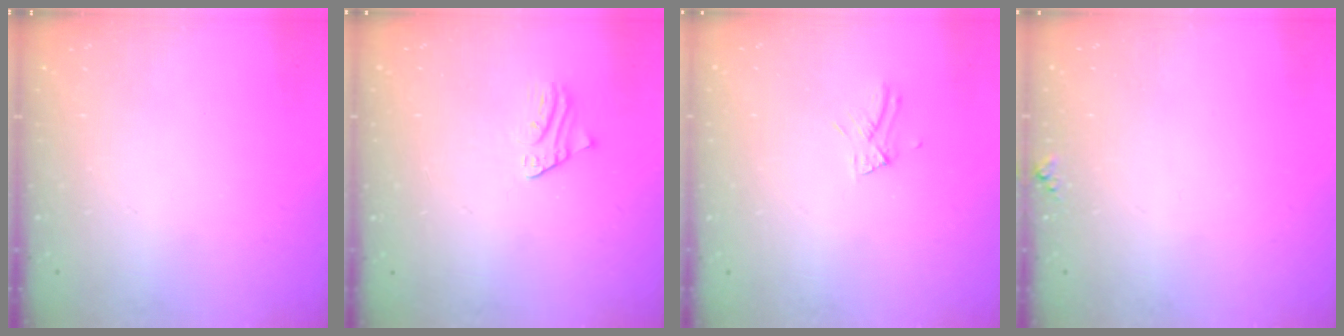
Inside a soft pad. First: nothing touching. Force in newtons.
{"total": 2.2, "press": 2.2, "slide": 0.2}
{"total": 3.4, "press": 3.4, "slide": 0.3}
{"total": 3.8, "press": 3.8, "slide": 0.4}